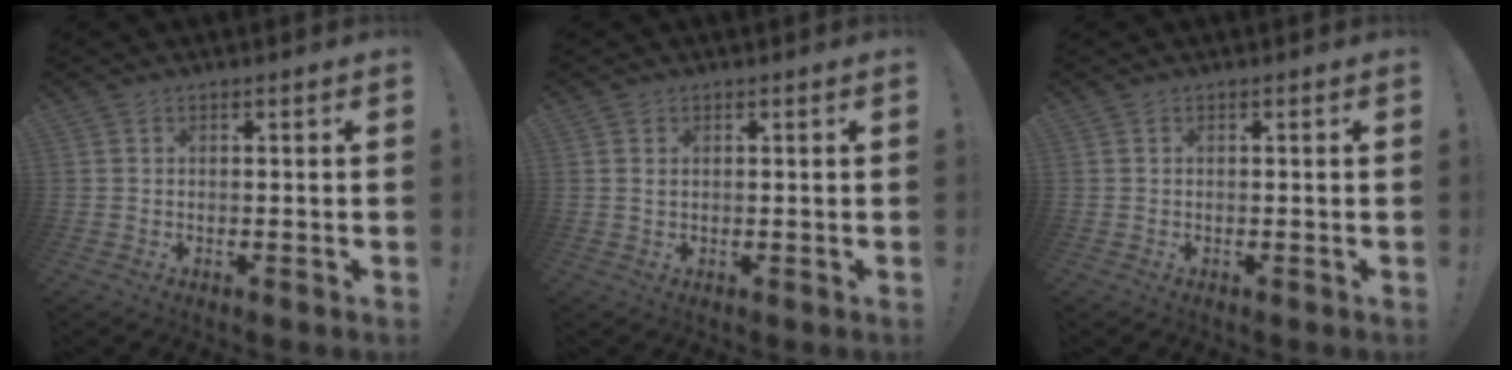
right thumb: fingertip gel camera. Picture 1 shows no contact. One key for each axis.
{"total": 0.8, "fx": 0.5, "fy": 0.5, "fz": 0.4, "tx": -0.001, "ty": -0.001, "tz": 0.007}
{"total": 0.0}